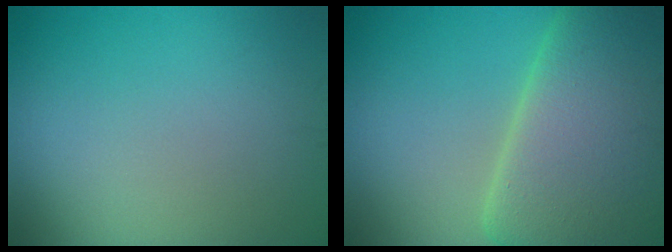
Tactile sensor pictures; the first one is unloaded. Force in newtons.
{"total": 11.8, "press": 11.8, "slide": 0.6}